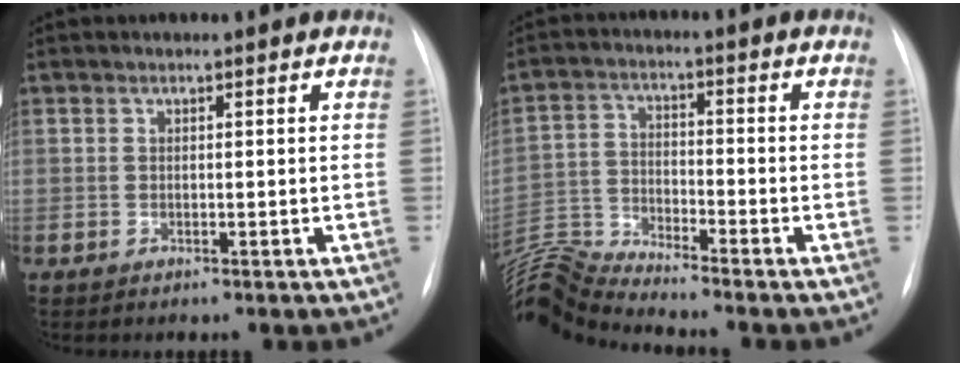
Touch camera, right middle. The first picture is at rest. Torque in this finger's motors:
{"motor_torque": [0.50, -1.64, 0.44, 0.21]}